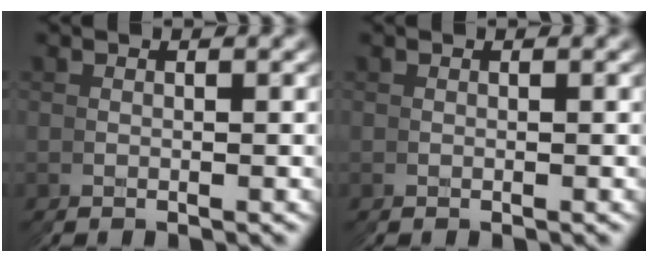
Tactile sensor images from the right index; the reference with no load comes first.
{"total": 0.0}